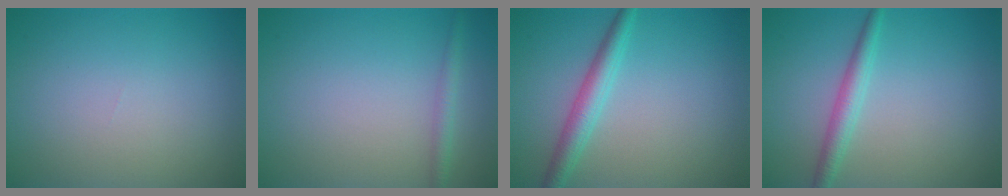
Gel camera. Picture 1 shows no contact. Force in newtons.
{"total": 1.3, "press": 1.3, "slide": 0.0}
{"total": 2.9, "press": 2.9, "slide": 0.1}
{"total": 2.3, "press": 2.3, "slide": 0.0}